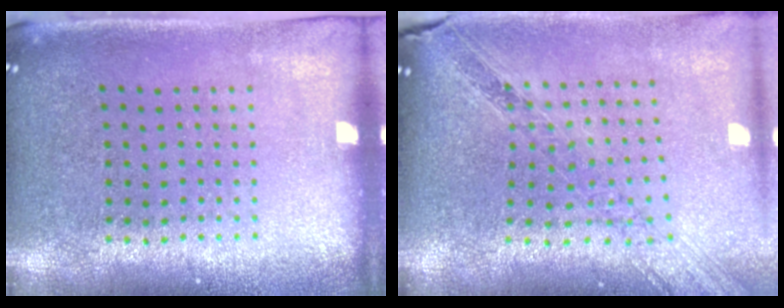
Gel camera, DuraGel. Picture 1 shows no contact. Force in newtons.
{"total": 1.2, "press": 1.2, "slide": 0.3}